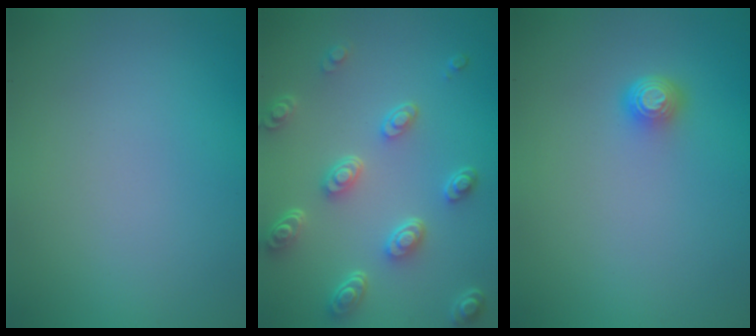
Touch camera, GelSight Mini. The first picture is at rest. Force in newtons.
{"total": 5.1, "press": 3.8, "slide": 3.3}
{"total": 1.5, "press": 1.2, "slide": 0.9}